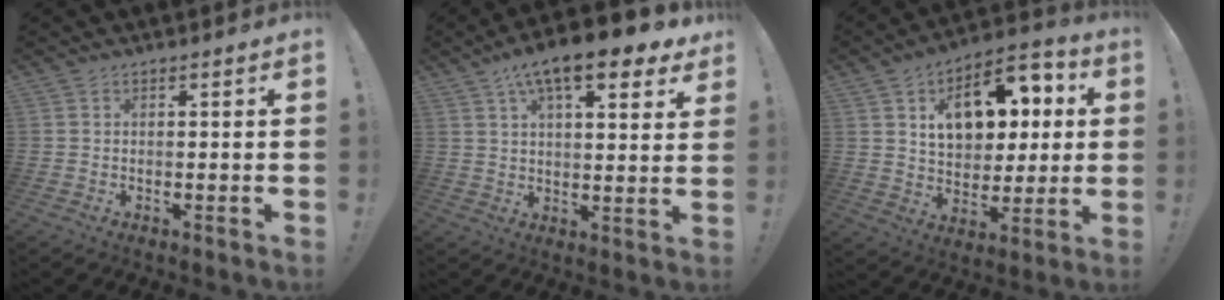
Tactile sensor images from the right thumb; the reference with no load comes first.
{"total": 14.2, "force": [8.5, 4.8, 10.2], "torque": [-0.155, -0.046, 0.139]}
{"total": 16.4, "force": [5.6, 10.9, 10.9], "torque": [-0.151, -0.020, 0.101]}